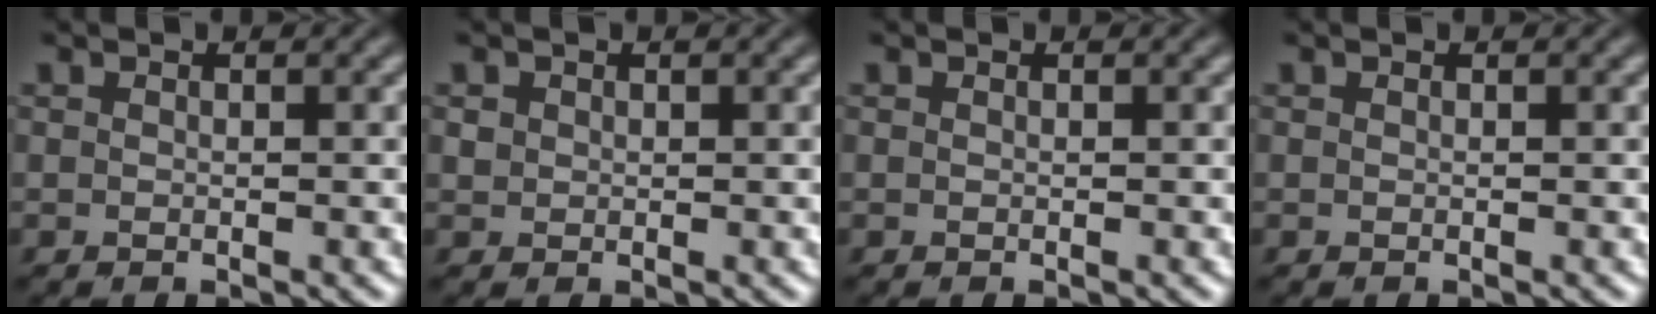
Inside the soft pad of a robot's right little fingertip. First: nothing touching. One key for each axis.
{"total": 0.7, "fx": 0.2, "fy": 0.6, "fz": 0.1, "tx": 0.001, "ty": -0.002, "tz": 0.004}
{"total": 0.0}
{"total": 0.0}